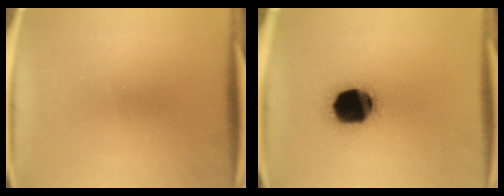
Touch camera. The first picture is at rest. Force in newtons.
{"total": 19.1}